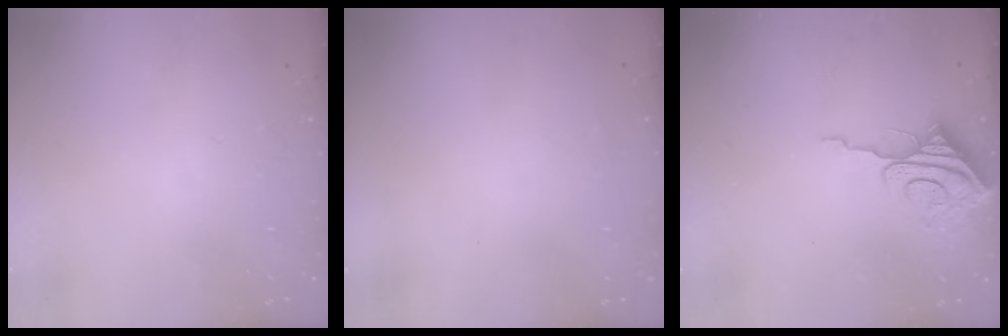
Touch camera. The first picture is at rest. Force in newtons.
{"total": 0.0}
{"total": 10.1, "press": 10.0, "slide": 0.9}